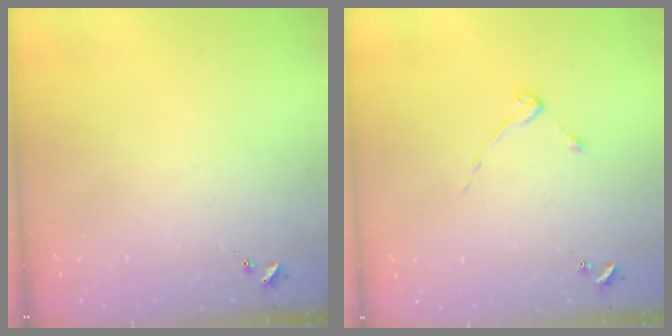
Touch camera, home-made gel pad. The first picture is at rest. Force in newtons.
{"total": 2.6, "press": 2.6, "slide": 0.4}